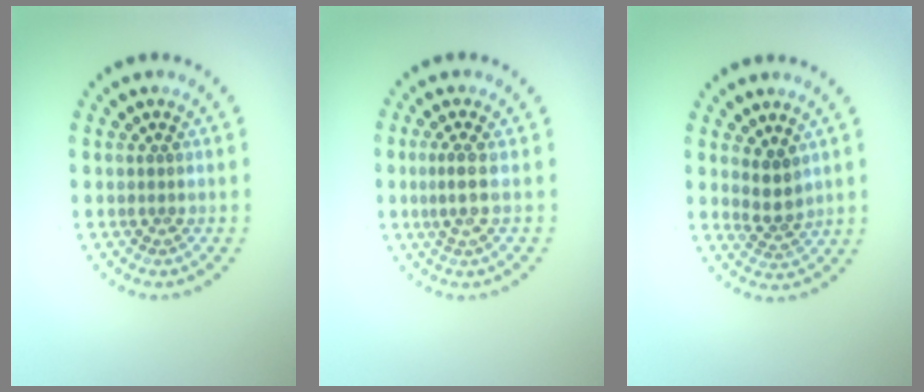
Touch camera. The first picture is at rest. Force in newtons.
{"total": 2.0, "press": 1.4, "slide": 1.4}
{"total": 2.2, "press": 1.9, "slide": 1.2}